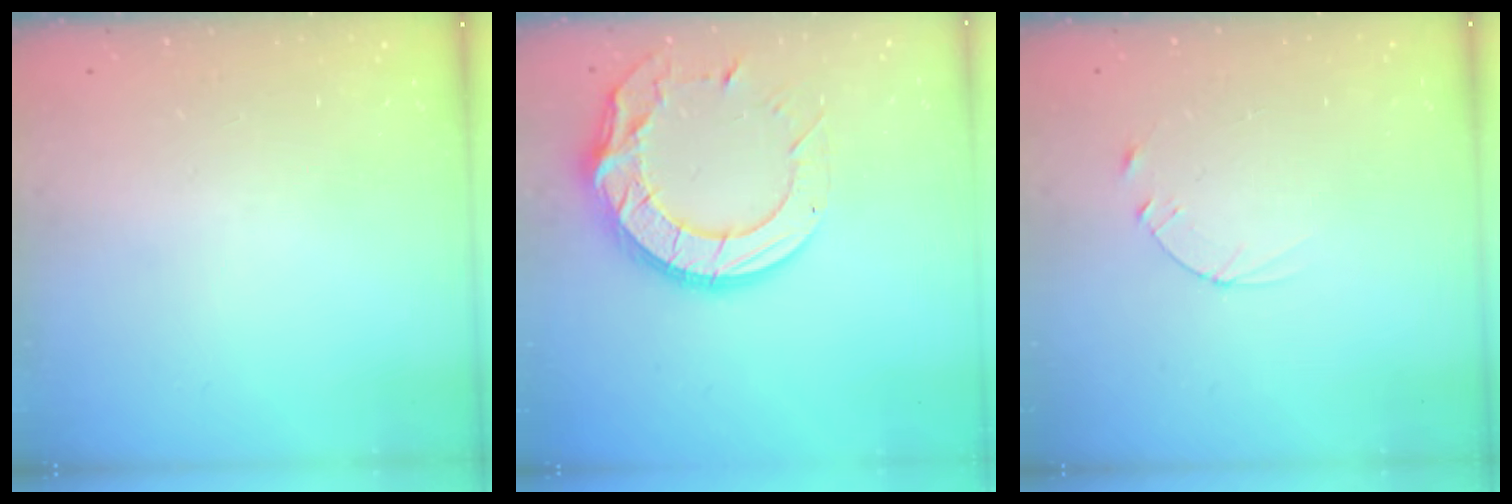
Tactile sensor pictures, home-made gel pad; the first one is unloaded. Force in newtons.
{"total": 18.1, "press": 18.1, "slide": 1.3}
{"total": 2.4, "press": 2.3, "slide": 0.2}